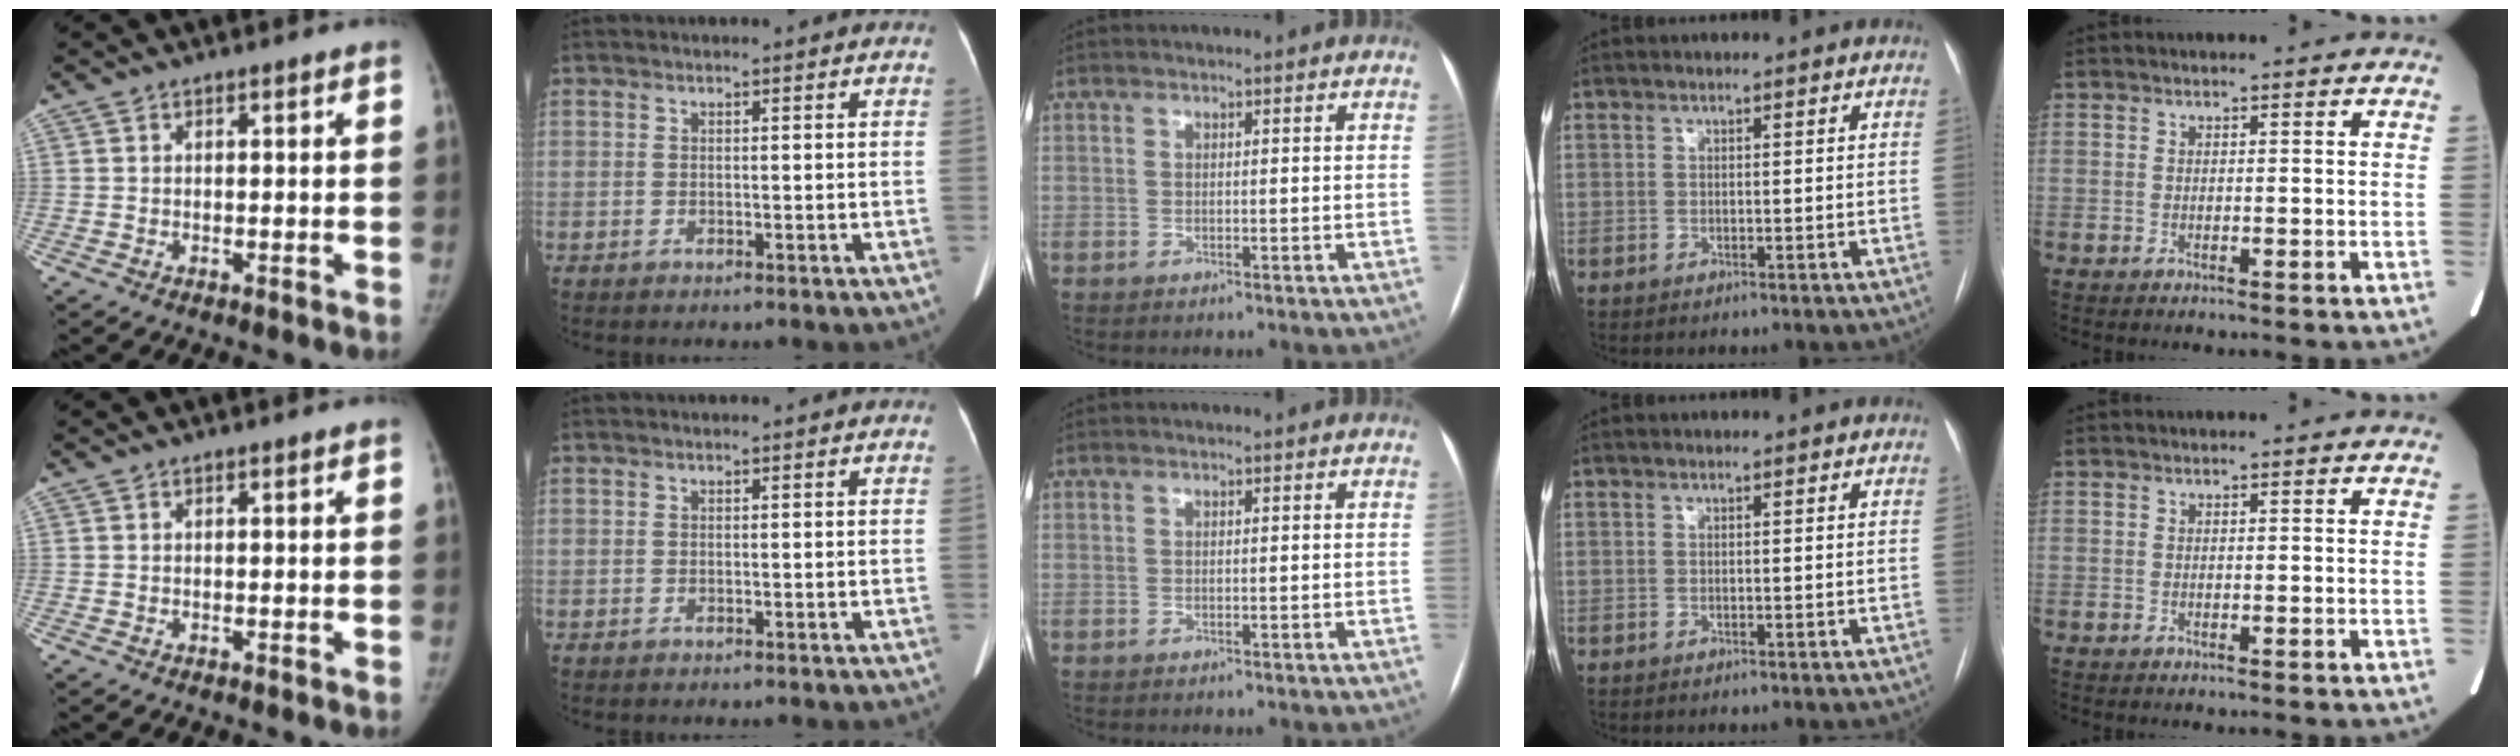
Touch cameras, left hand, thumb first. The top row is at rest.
{}